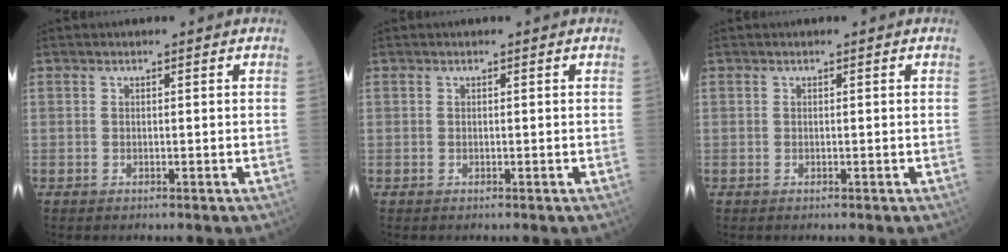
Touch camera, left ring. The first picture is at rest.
{"total": 0.0}
{"total": 0.0}